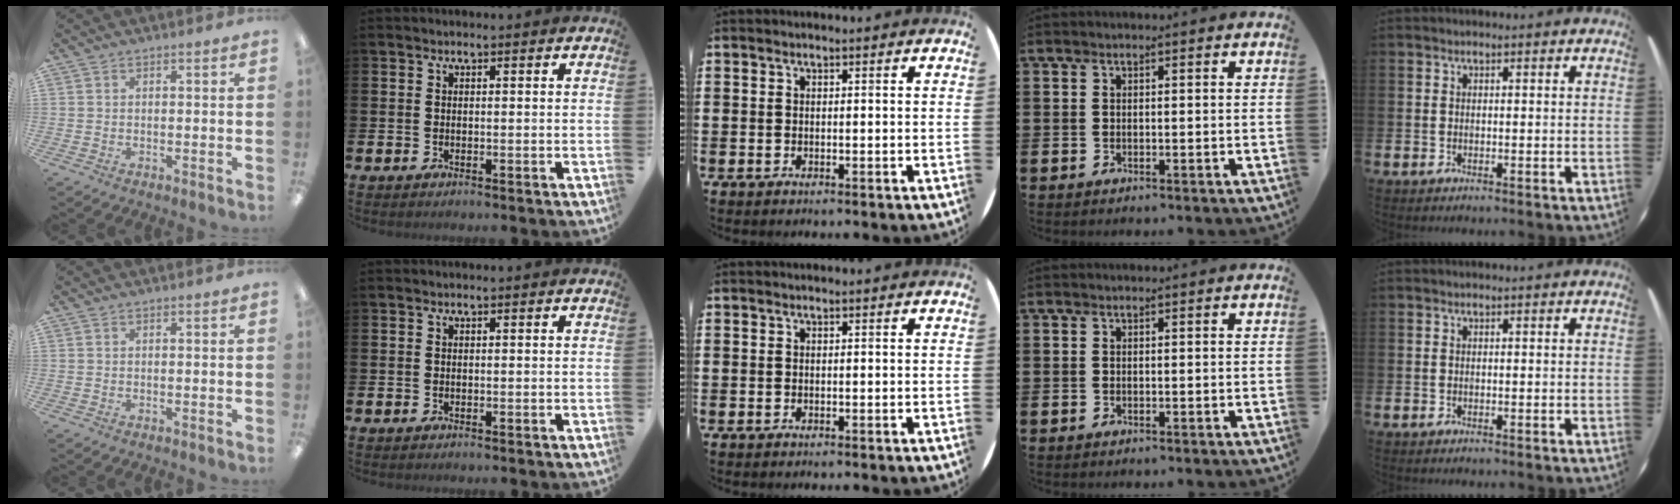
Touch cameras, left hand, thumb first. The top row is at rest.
{}